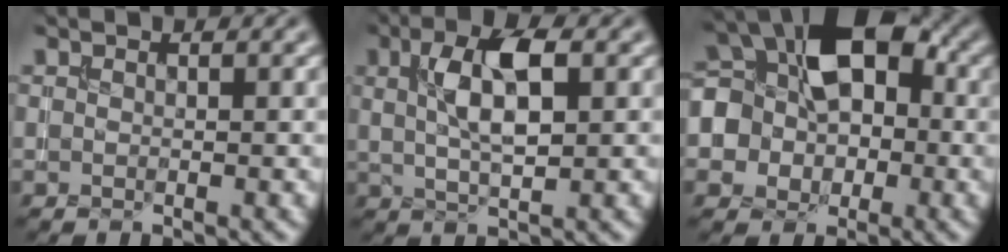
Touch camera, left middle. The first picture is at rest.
{"total": 5.7, "force": [1.5, 2.1, 5.0], "torque": [-0.093, 0.009, 0.025]}
{"total": 9.9, "force": [-0.2, 7.9, 5.9], "torque": [-0.083, 0.019, -0.028]}